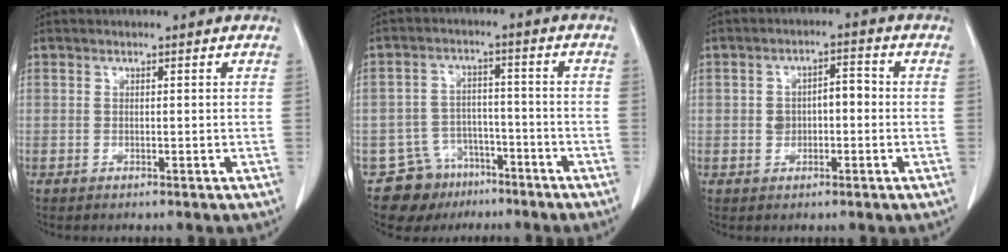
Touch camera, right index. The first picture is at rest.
{"total": 7.9, "force": [-5.6, 5.5, 0.5], "torque": [-0.005, 0.027, -0.085]}
{"total": 4.5, "force": [-0.3, 2.6, 3.6], "torque": [-0.064, 0.026, -0.002]}